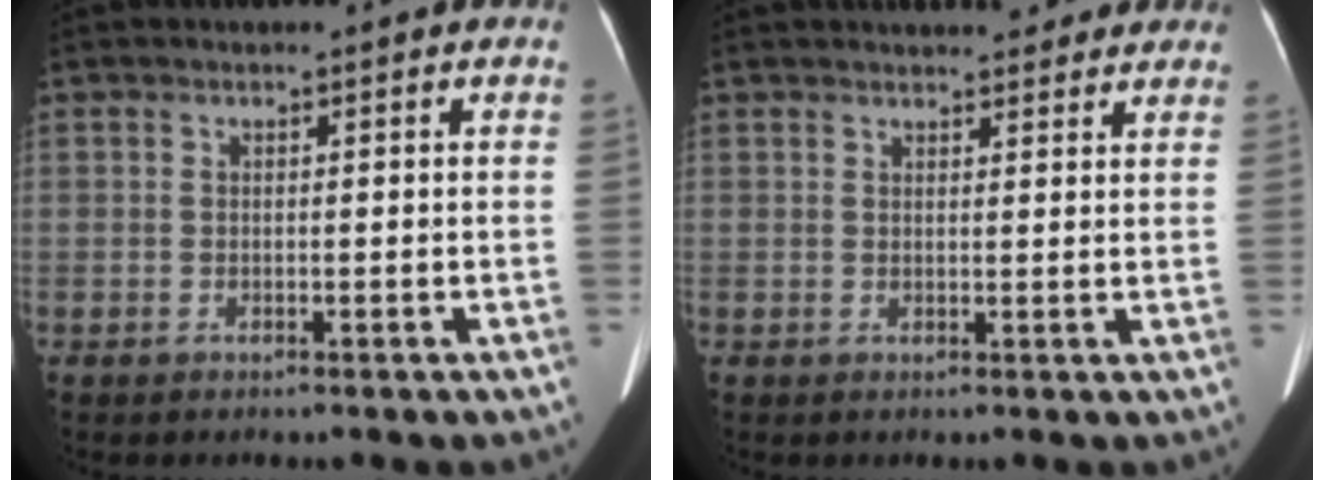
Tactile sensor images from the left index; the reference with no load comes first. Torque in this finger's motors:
{"motor_torque": [0.75, -0.79, 0.08, 0.01]}